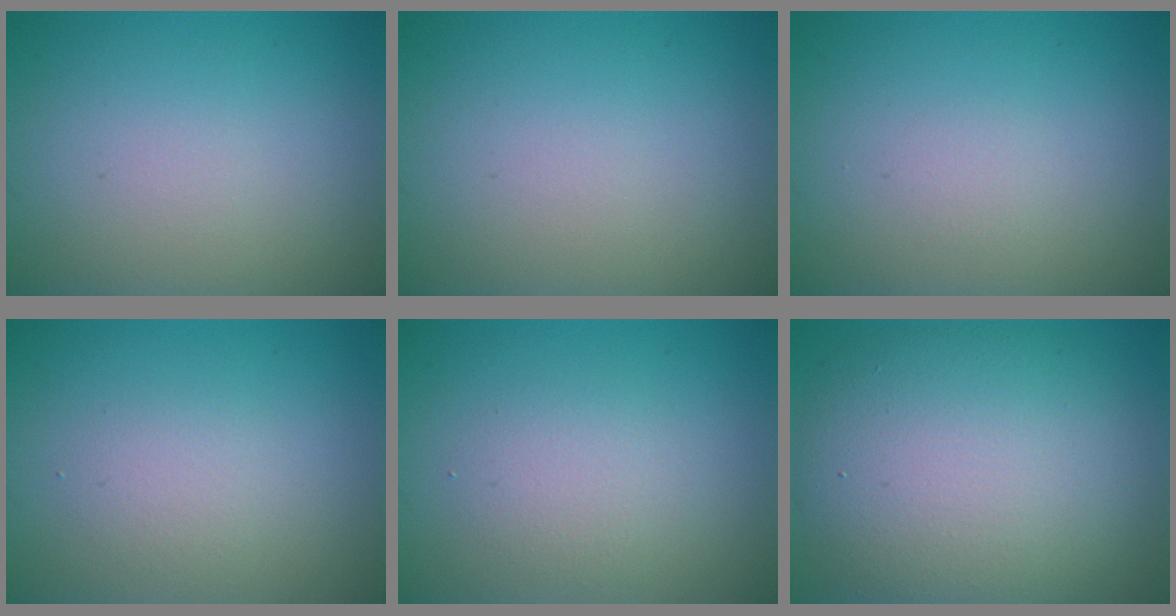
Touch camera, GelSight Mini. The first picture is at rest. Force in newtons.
{"total": 0.0}
{"total": 0.6, "press": 0.6, "slide": 0.0}
{"total": 1.6, "press": 1.6, "slide": 0.1}
{"total": 2.2, "press": 2.2, "slide": 0.2}
{"total": 11.0, "press": 11.0, "slide": 0.2}